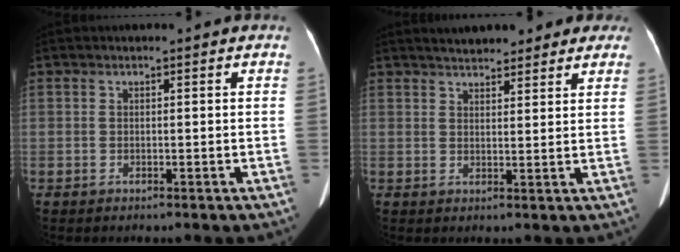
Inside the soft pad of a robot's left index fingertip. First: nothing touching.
{"total": 9.7, "force": [8.3, 3.1, 4.0], "torque": [-0.037, 0.022, 0.102]}